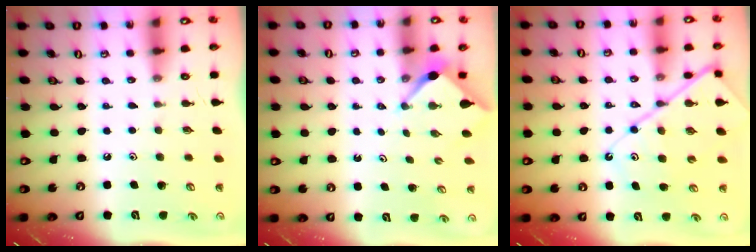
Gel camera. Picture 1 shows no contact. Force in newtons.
{"total": 2.6, "press": 2.5, "slide": 0.3}
{"total": 12.2, "press": 12.1, "slide": 1.3}